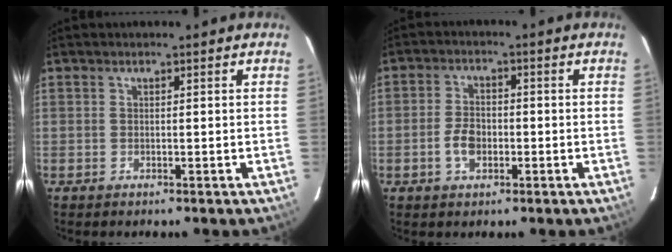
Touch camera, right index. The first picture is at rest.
{"total": 4.9, "force": [-1.6, 3.2, 3.3], "torque": [-0.069, 0.005, -0.026]}